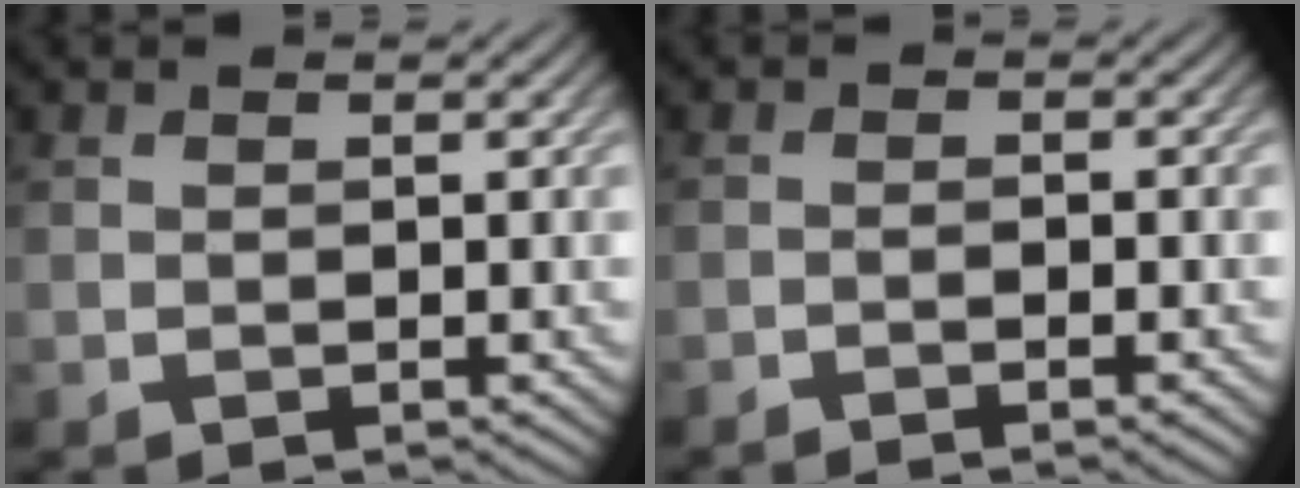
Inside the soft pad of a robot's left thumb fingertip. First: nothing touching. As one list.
[{"total": 2.1, "force": [-1.6, 0.1, 1.3], "torque": [-0.029, 0.007, -0.029]}]